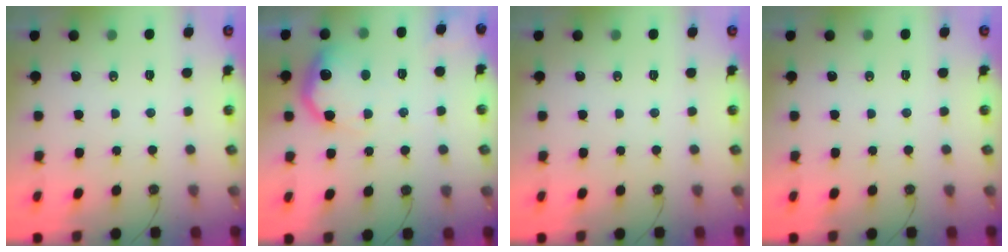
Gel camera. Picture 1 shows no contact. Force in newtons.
{"total": 15.2, "press": 15.1, "slide": 1.1}
{"total": 0.0}
{"total": 0.0}